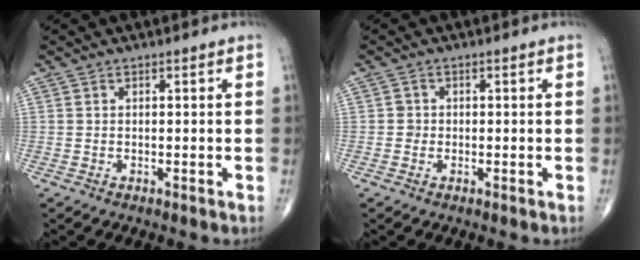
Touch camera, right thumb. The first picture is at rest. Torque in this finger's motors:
{"motor_torque": [-0.01, 0.26, 0.13, -0.30, -0.02]}